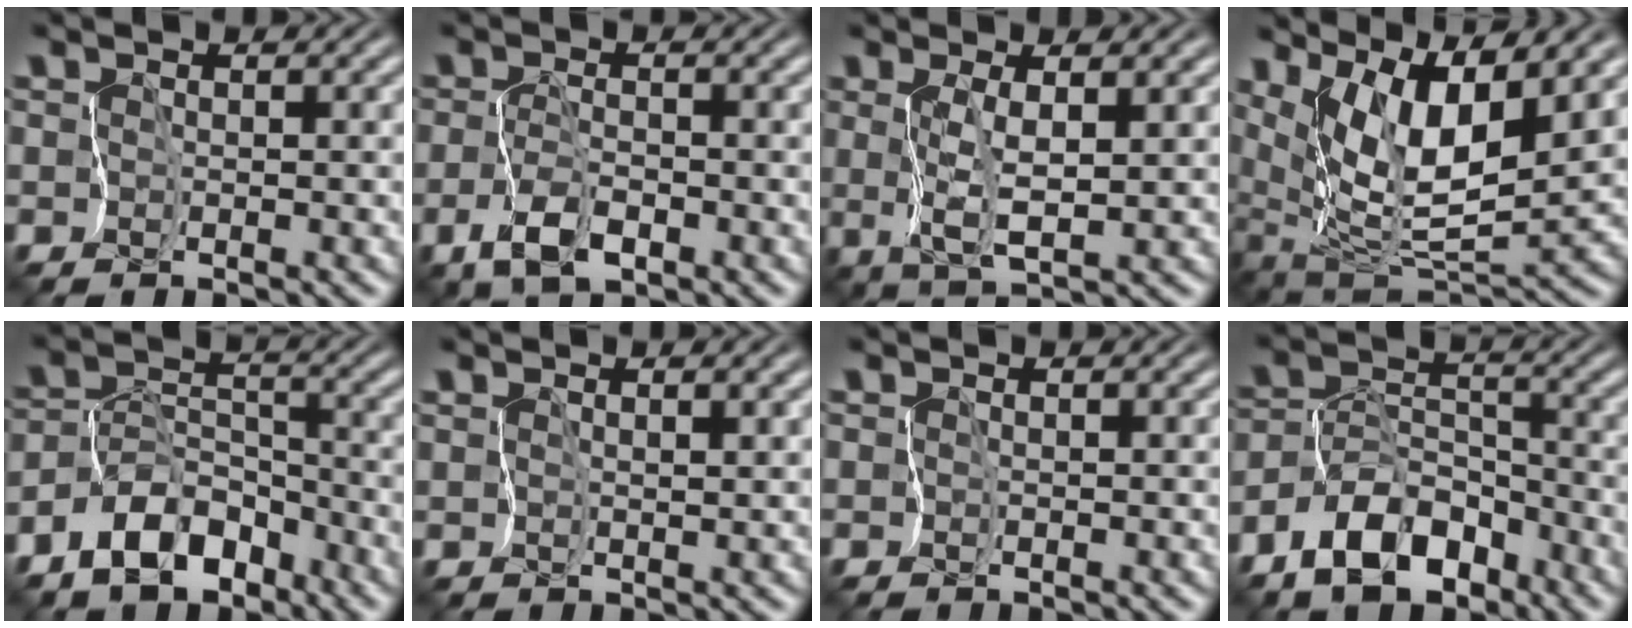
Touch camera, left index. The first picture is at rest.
{"total": 2.8, "force": [-1.3, 1.2, 2.2], "torque": [-0.043, 0.004, -0.026]}
{"total": 2.7, "force": [1.1, 0.0, 2.4], "torque": [-0.059, 0.002, 0.030]}
{"total": 8.3, "force": [4.6, 2.1, 6.6], "torque": [-0.133, -0.006, 0.093]}
{"total": 6.4, "force": [-4.4, 3.4, 3.1], "torque": [-0.046, 0.009, -0.089]}
{"total": 1.0, "force": [0.9, 0.0, 0.5], "torque": [-0.005, 0.003, 0.024]}
{"total": 0.0}
{"total": 7.1, "force": [-4.9, 3.7, 3.7], "torque": [-0.059, 0.013, -0.099]}